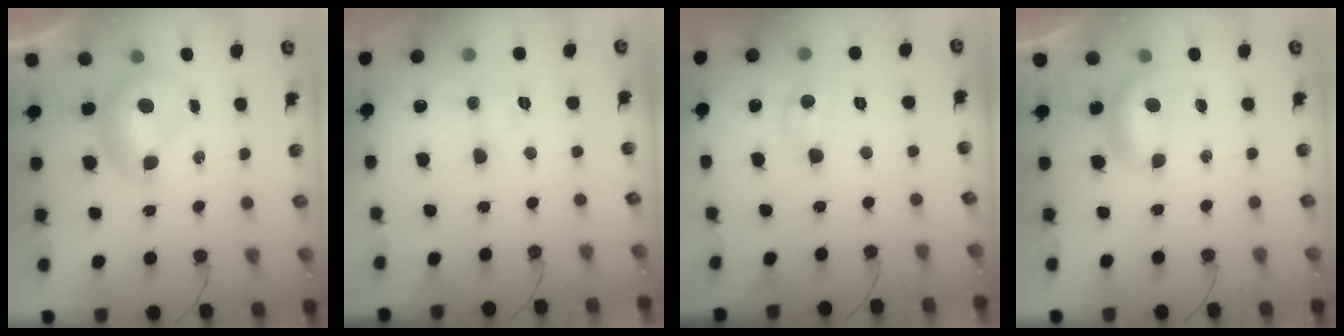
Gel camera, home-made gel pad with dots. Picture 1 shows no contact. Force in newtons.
{"total": 2.4, "press": 2.4, "slide": 0.6}
{"total": 1.5, "press": 1.5, "slide": 0.2}
{"total": 0.6, "press": 0.1, "slide": 0.5}